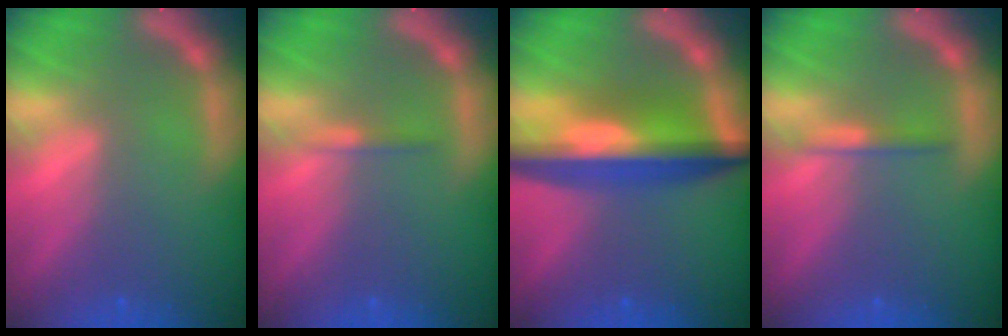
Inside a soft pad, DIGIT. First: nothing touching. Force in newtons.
{"total": 0.9}
{"total": 9.6}
{"total": 1.4}